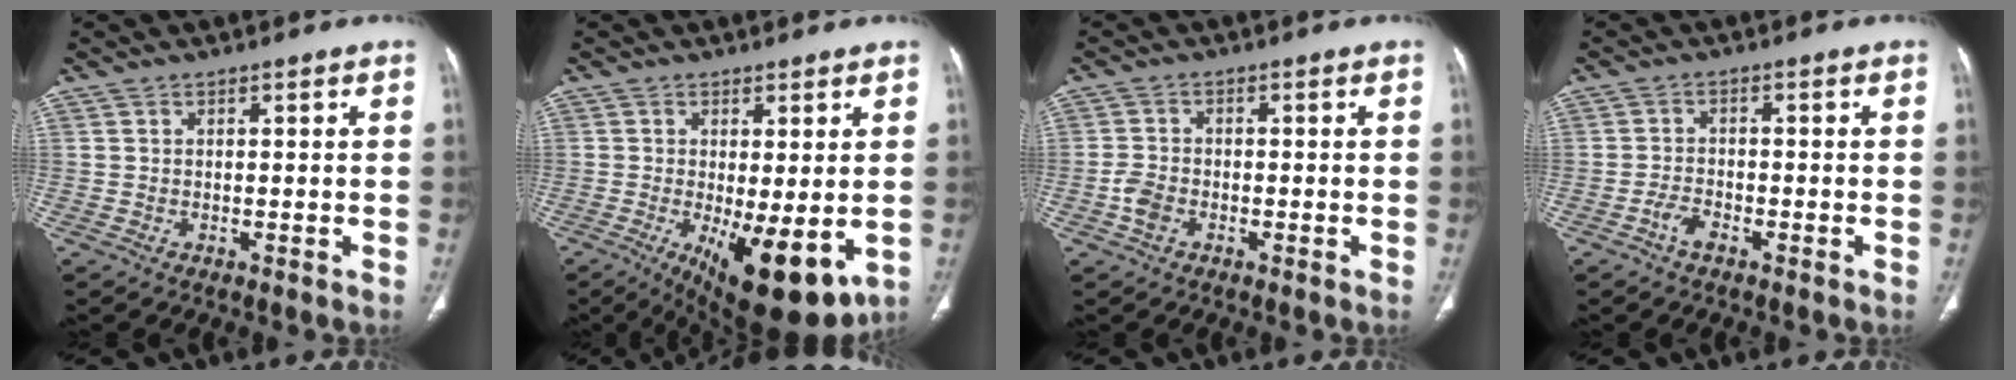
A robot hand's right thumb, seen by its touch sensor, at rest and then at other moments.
{"total": 12.8, "force": [-3.3, 4.5, 11.5], "torque": [-0.165, -0.027, -0.033]}
{"total": 3.3, "force": [-1.4, 2.3, 2.0], "torque": [-0.043, 0.010, -0.028]}
{"total": 2.7, "force": [-1.8, 1.3, 1.7], "torque": [-0.036, 0.014, -0.034]}